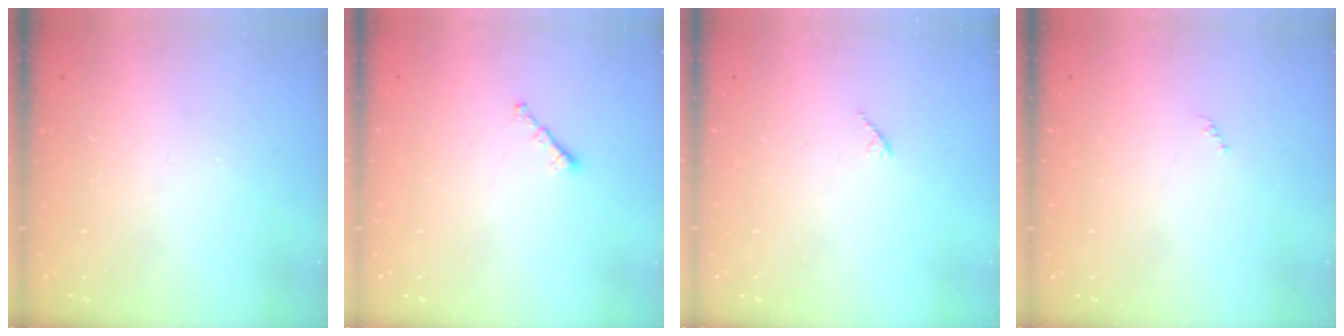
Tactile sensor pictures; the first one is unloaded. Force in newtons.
{"total": 0.7, "press": 0.6, "slide": 0.4}
{"total": 4.2, "press": 4.1, "slide": 0.7}
{"total": 0.0}